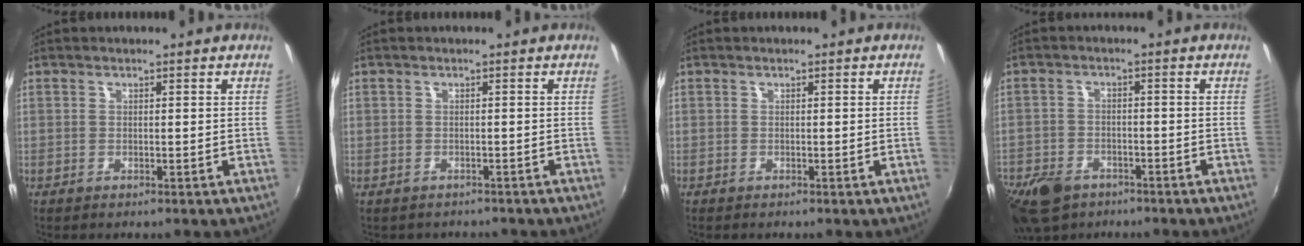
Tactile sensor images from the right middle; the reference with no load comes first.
{"total": 2.2, "force": [-1.2, 1.8, 0.0], "torque": [-0.001, 0.008, -0.014]}
{"total": 0.5, "force": [0.1, -0.3, 0.4], "torque": [-0.001, -0.002, 0.001]}
{"total": 12.0, "force": [-7.9, 7.3, 5.4], "torque": [-0.153, -0.016, -0.136]}